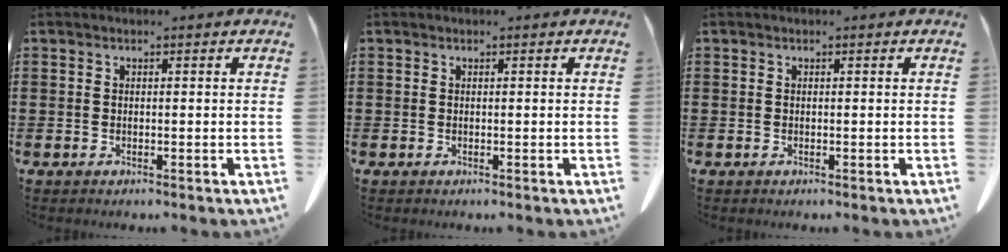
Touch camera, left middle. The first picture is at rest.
{"total": 0.0}
{"total": 0.0}